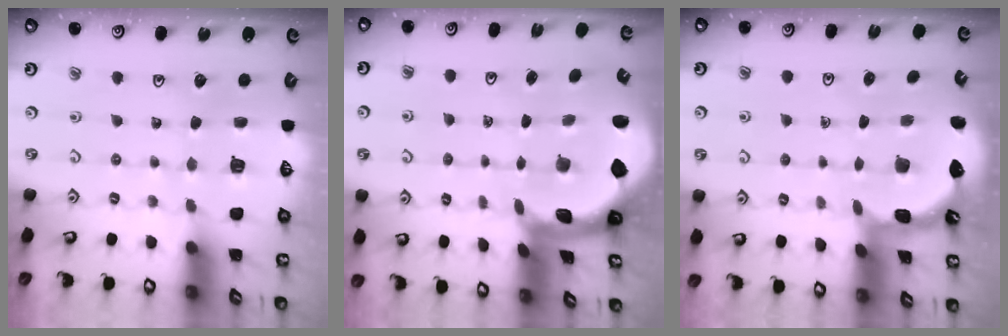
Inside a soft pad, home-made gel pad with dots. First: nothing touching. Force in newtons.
{"total": 1.9, "press": 1.9, "slide": 0.6}
{"total": 2.0, "press": 2.0, "slide": 0.2}